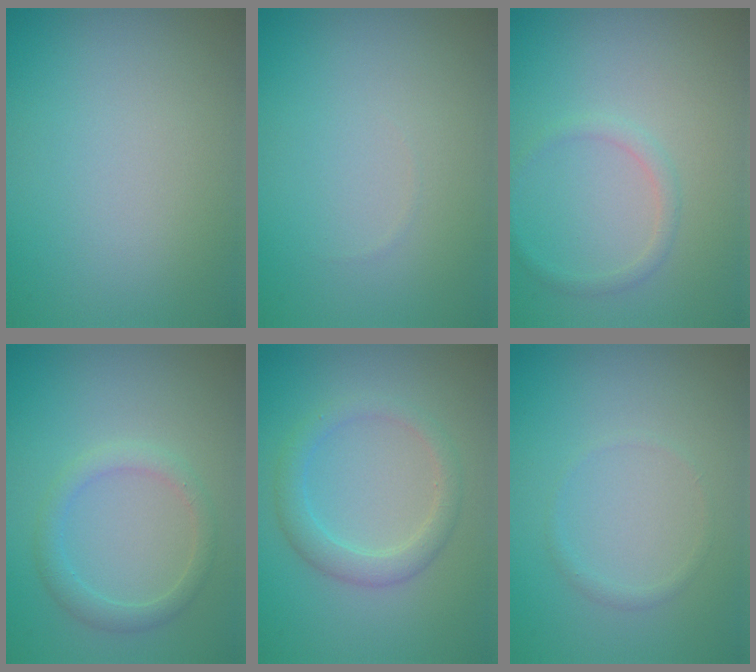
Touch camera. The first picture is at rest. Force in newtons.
{"total": 0.0}
{"total": 1.1, "press": 1.1, "slide": 0.1}
{"total": 2.2, "press": 2.2, "slide": 0.1}
{"total": 2.7, "press": 2.7, "slide": 0.1}
{"total": 0.7, "press": 0.7, "slide": 0.0}